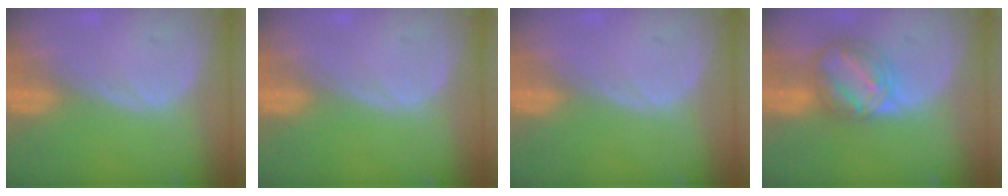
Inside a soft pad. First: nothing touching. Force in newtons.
{"total": 0.0}
{"total": 0.0}
{"total": 8.1, "press": 6.9, "slide": 4.4}